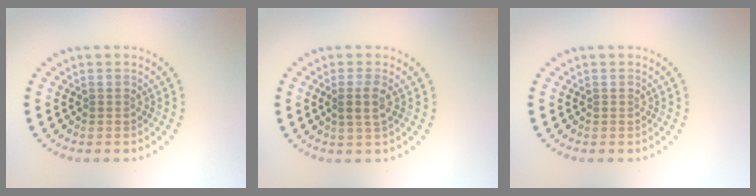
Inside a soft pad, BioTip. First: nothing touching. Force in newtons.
{"total": 1.7, "press": 1.4, "slide": 1.0}
{"total": 0.0}